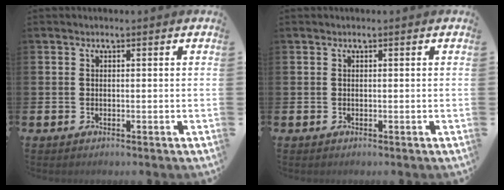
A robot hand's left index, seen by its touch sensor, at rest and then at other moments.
{"total": 0.0}